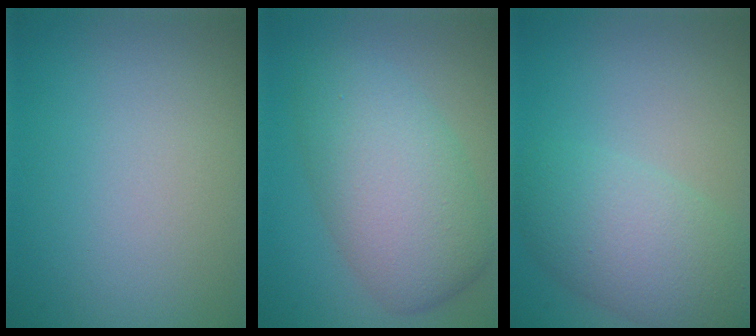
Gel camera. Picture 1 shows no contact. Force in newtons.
{"total": 7.4, "press": 7.4, "slide": 0.1}
{"total": 5.7, "press": 5.7, "slide": 0.2}